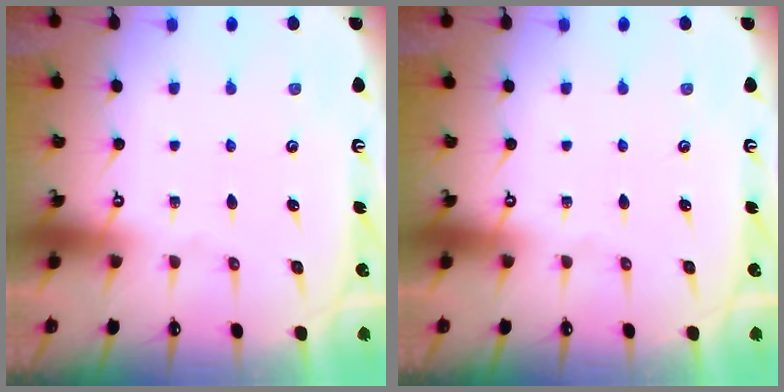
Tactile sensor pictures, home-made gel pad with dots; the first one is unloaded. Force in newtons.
{"total": 0.0}